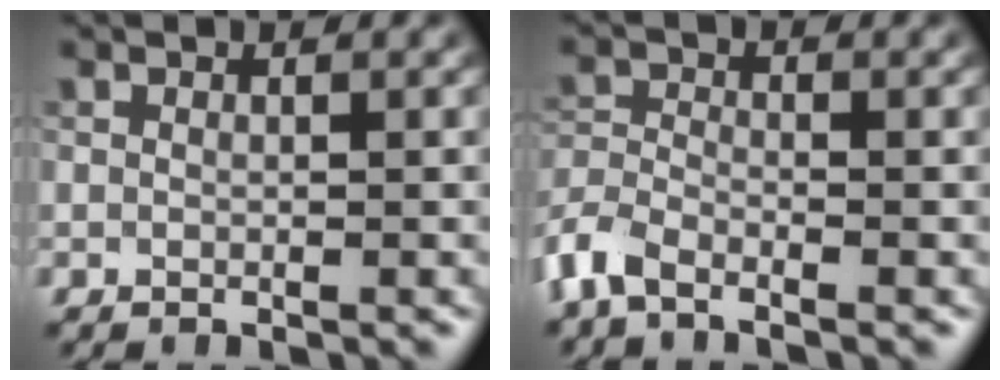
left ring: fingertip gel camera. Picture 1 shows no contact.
{"total": 3.5, "force": [-2.6, 1.3, 1.9], "torque": [-0.046, -0.005, -0.068]}